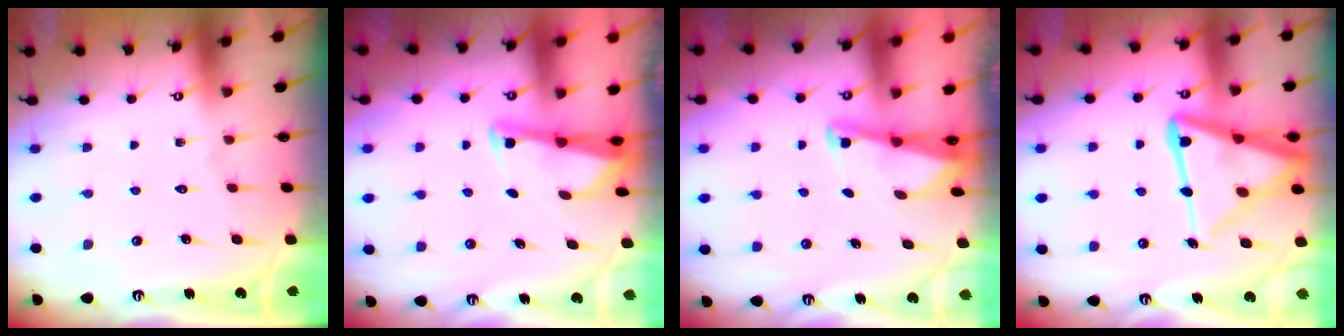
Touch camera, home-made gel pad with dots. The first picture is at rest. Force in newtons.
{"total": 2.9, "press": 2.9, "slide": 0.2}
{"total": 2.0, "press": 2.0, "slide": 0.3}
{"total": 16.5, "press": 16.4, "slide": 1.8}